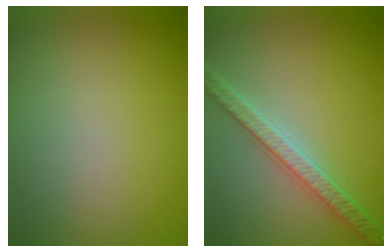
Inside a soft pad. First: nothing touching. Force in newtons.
{"total": 3.6, "press": 3.6, "slide": 0.8}